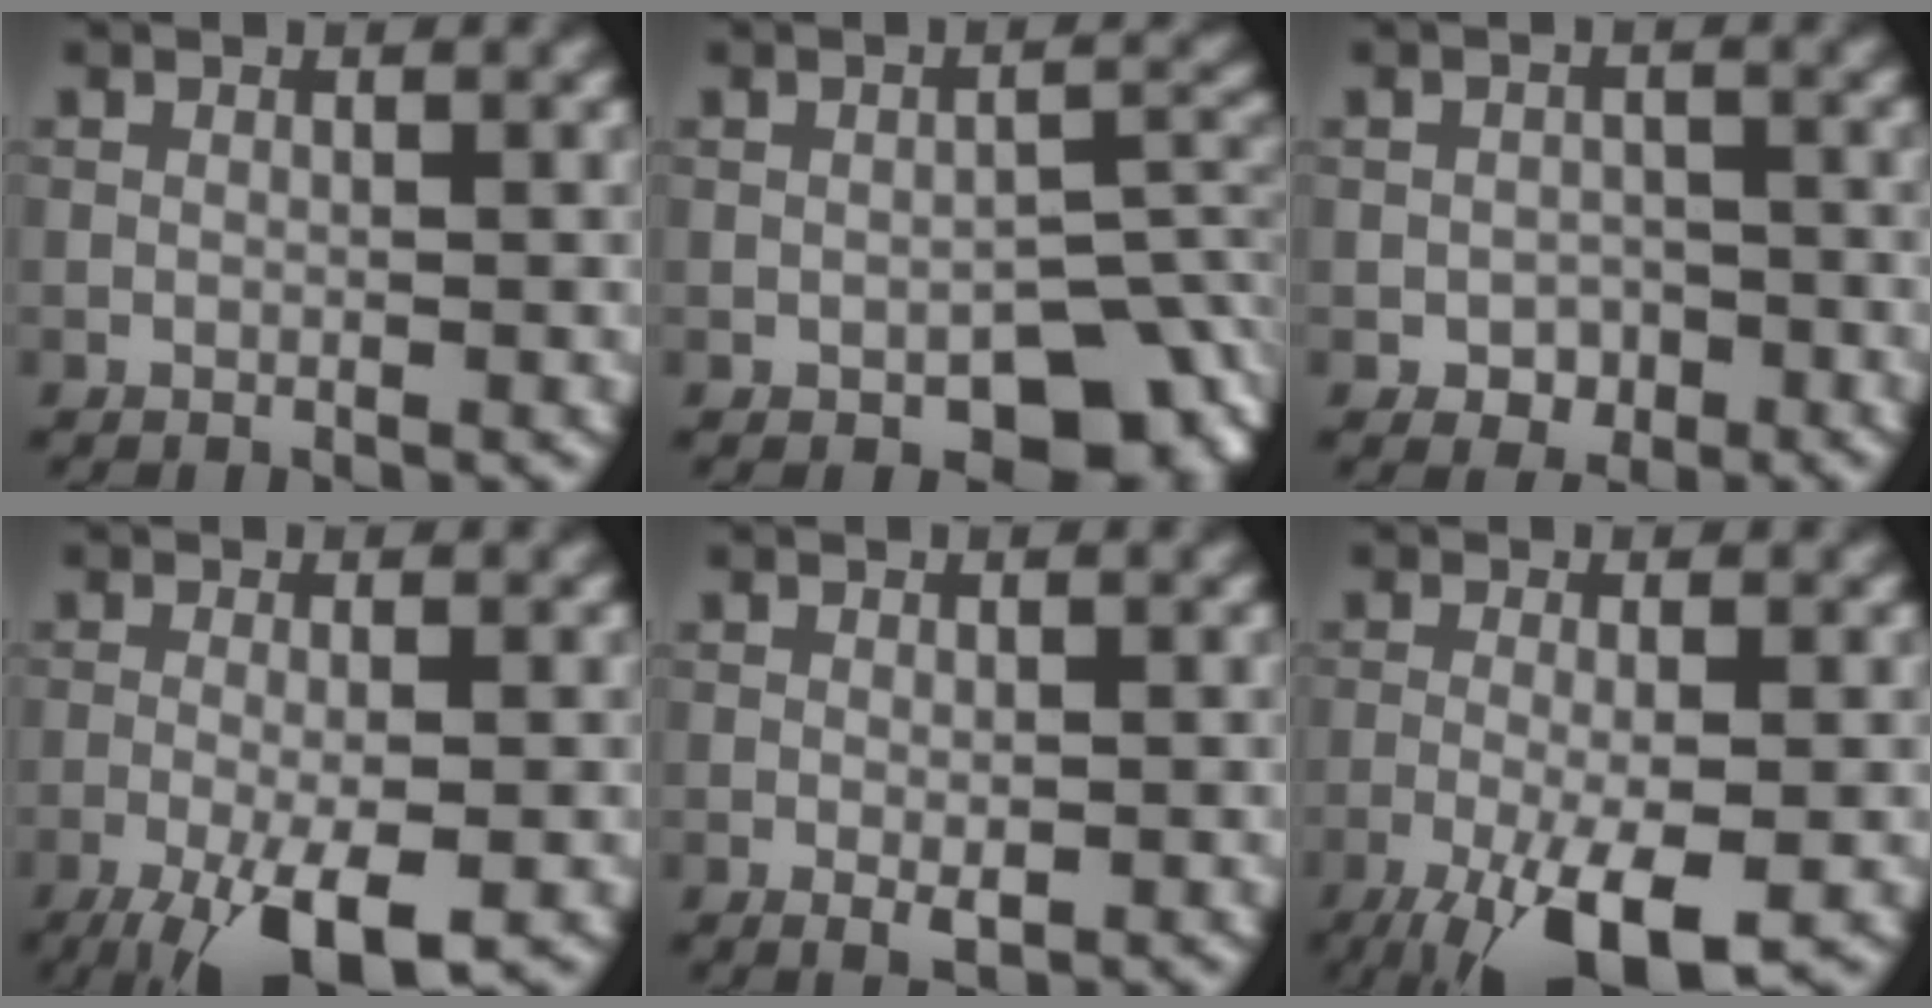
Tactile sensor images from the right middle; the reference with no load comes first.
{"total": 7.2, "force": [-3.7, 3.9, 4.8], "torque": [-0.050, -0.017, -0.042]}
{"total": 2.1, "force": [-1.0, 1.7, 0.9], "torque": [-0.008, -0.003, -0.018]}
{"total": 7.5, "force": [-3.9, 2.0, 6.1], "torque": [-0.108, -0.012, -0.065]}
{"total": 1.4, "force": [-0.4, 0.7, 1.2], "torque": [-0.021, -0.005, -0.004]}
{"total": 8.2, "force": [-4.1, 2.3, 6.7], "torque": [-0.124, -0.015, -0.070]}